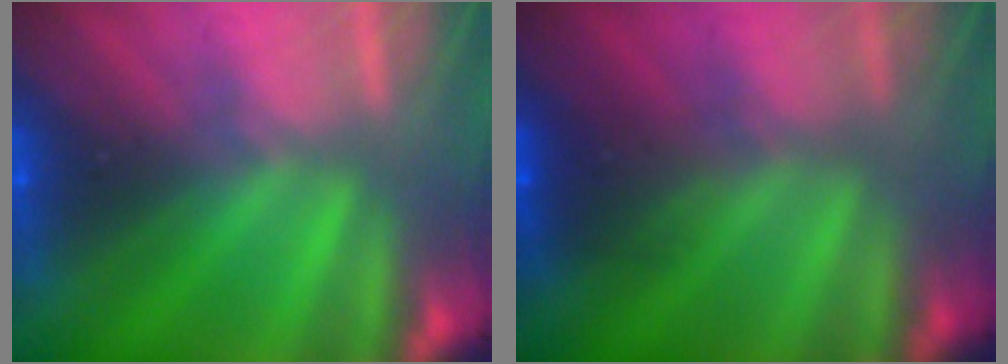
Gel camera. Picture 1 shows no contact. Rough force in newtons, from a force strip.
{"total": 2.2}